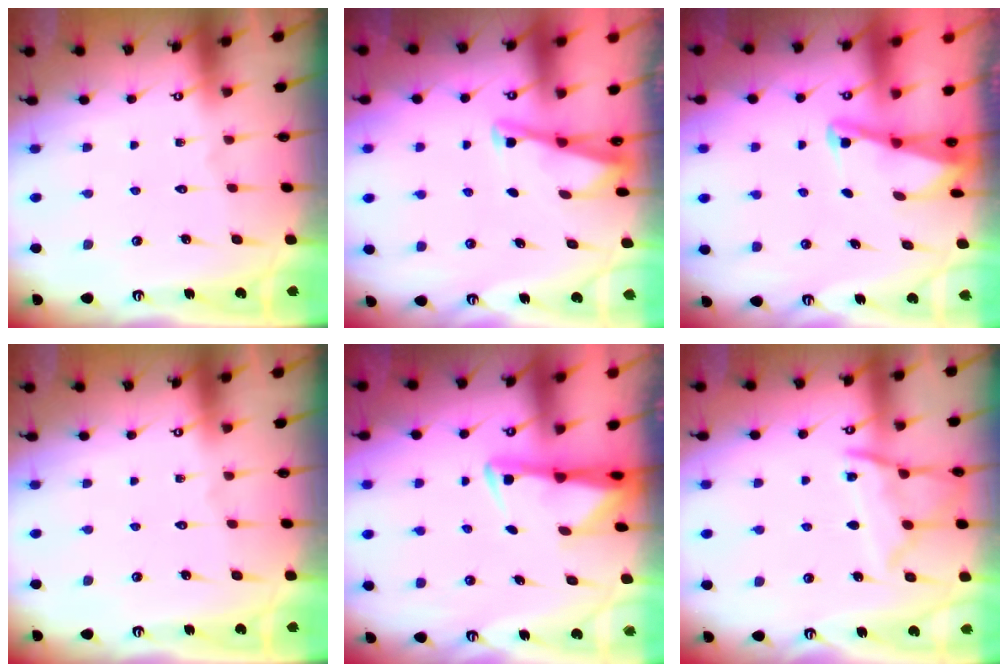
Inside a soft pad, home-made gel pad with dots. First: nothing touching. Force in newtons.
{"total": 2.8, "press": 2.8, "slide": 0.3}
{"total": 2.0, "press": 2.0, "slide": 0.3}
{"total": 0.0}
{"total": 2.8, "press": 2.8, "slide": 0.5}
{"total": 12.2, "press": 12.1, "slide": 1.1}